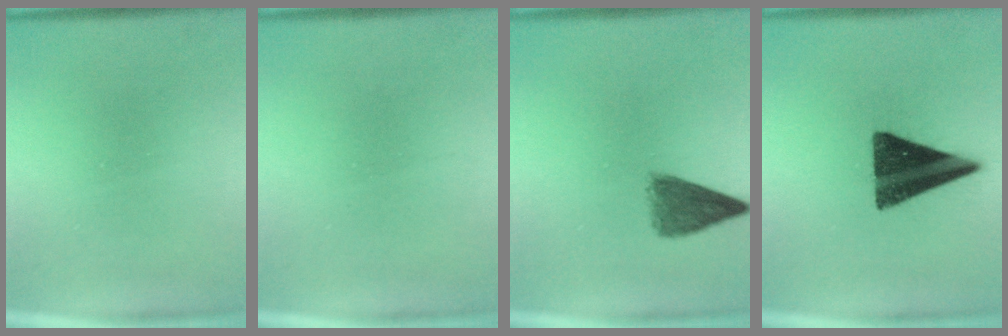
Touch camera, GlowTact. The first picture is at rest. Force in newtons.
{"total": 1.4}
{"total": 5.0}
{"total": 15.1}